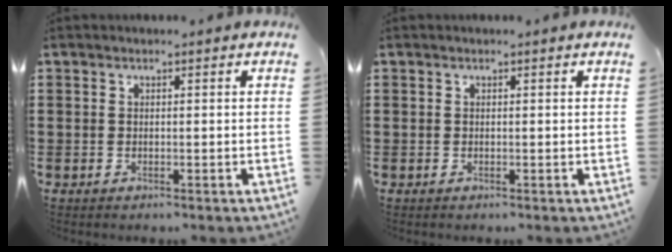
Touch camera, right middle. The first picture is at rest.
{"total": 0.0}